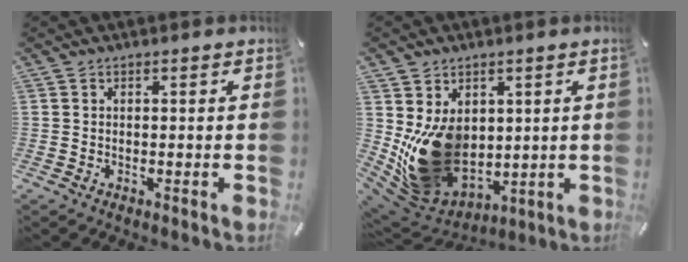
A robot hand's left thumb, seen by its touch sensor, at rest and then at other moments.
{"total": 15.6, "force": [1.6, 12.6, 9.0], "torque": [-0.164, -0.036, 0.043]}